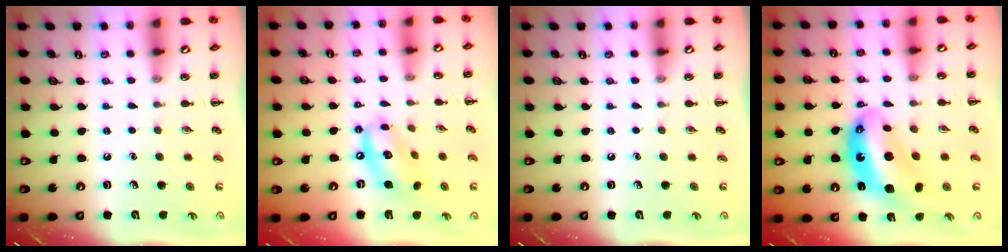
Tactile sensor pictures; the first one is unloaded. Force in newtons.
{"total": 12.5, "press": 12.3, "slide": 2.2}
{"total": 0.0}
{"total": 12.4, "press": 11.9, "slide": 3.2}